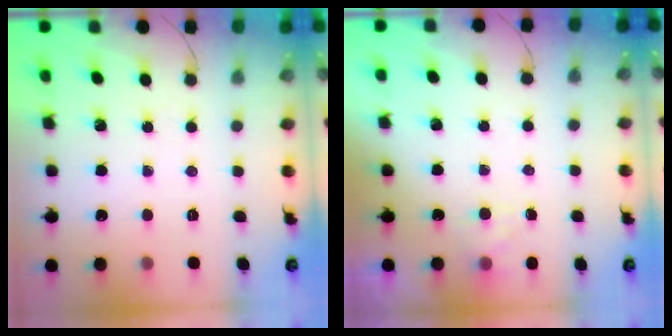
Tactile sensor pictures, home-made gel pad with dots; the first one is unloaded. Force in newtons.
{"total": 4.3, "press": 4.1, "slide": 1.2}